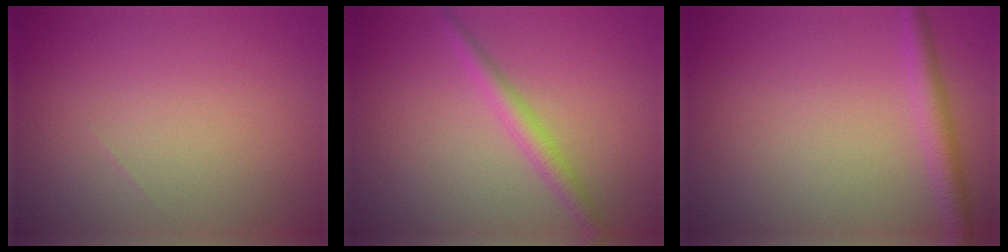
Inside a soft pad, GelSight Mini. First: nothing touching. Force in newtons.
{"total": 1.5, "press": 1.5, "slide": 0.1}
{"total": 2.3, "press": 2.3, "slide": 0.1}